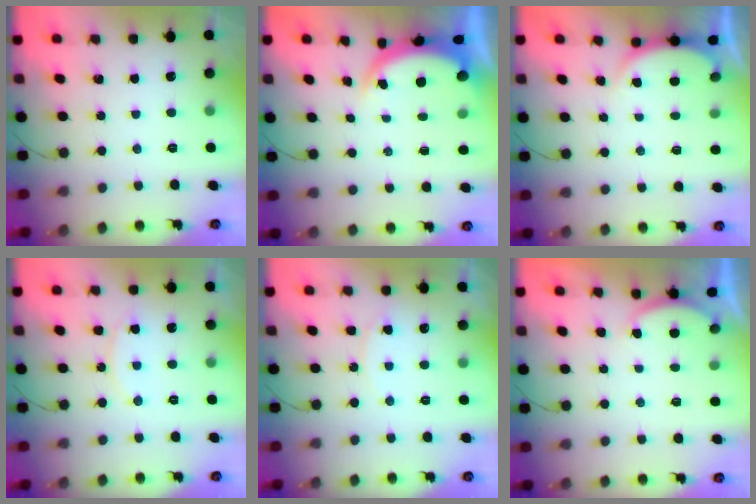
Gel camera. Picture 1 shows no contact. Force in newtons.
{"total": 4.6, "press": 4.6, "slide": 0.3}
{"total": 3.1, "press": 3.1, "slide": 0.5}
{"total": 7.9, "press": 7.7, "slide": 1.3}
{"total": 5.8, "press": 5.8, "slide": 0.6}
{"total": 1.7, "press": 1.6, "slide": 0.6}